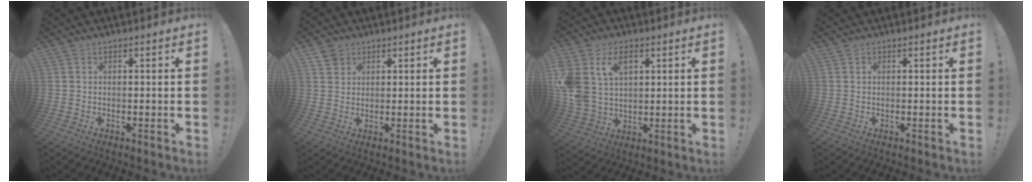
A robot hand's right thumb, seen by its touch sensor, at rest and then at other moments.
{"total": 3.4, "force": [2.3, 2.4, 0.4], "torque": [0.005, -0.013, 0.040]}
{"total": 13.3, "force": [5.5, 9.5, 7.4], "torque": [-0.145, -0.022, 0.107]}
{"total": 0.0}